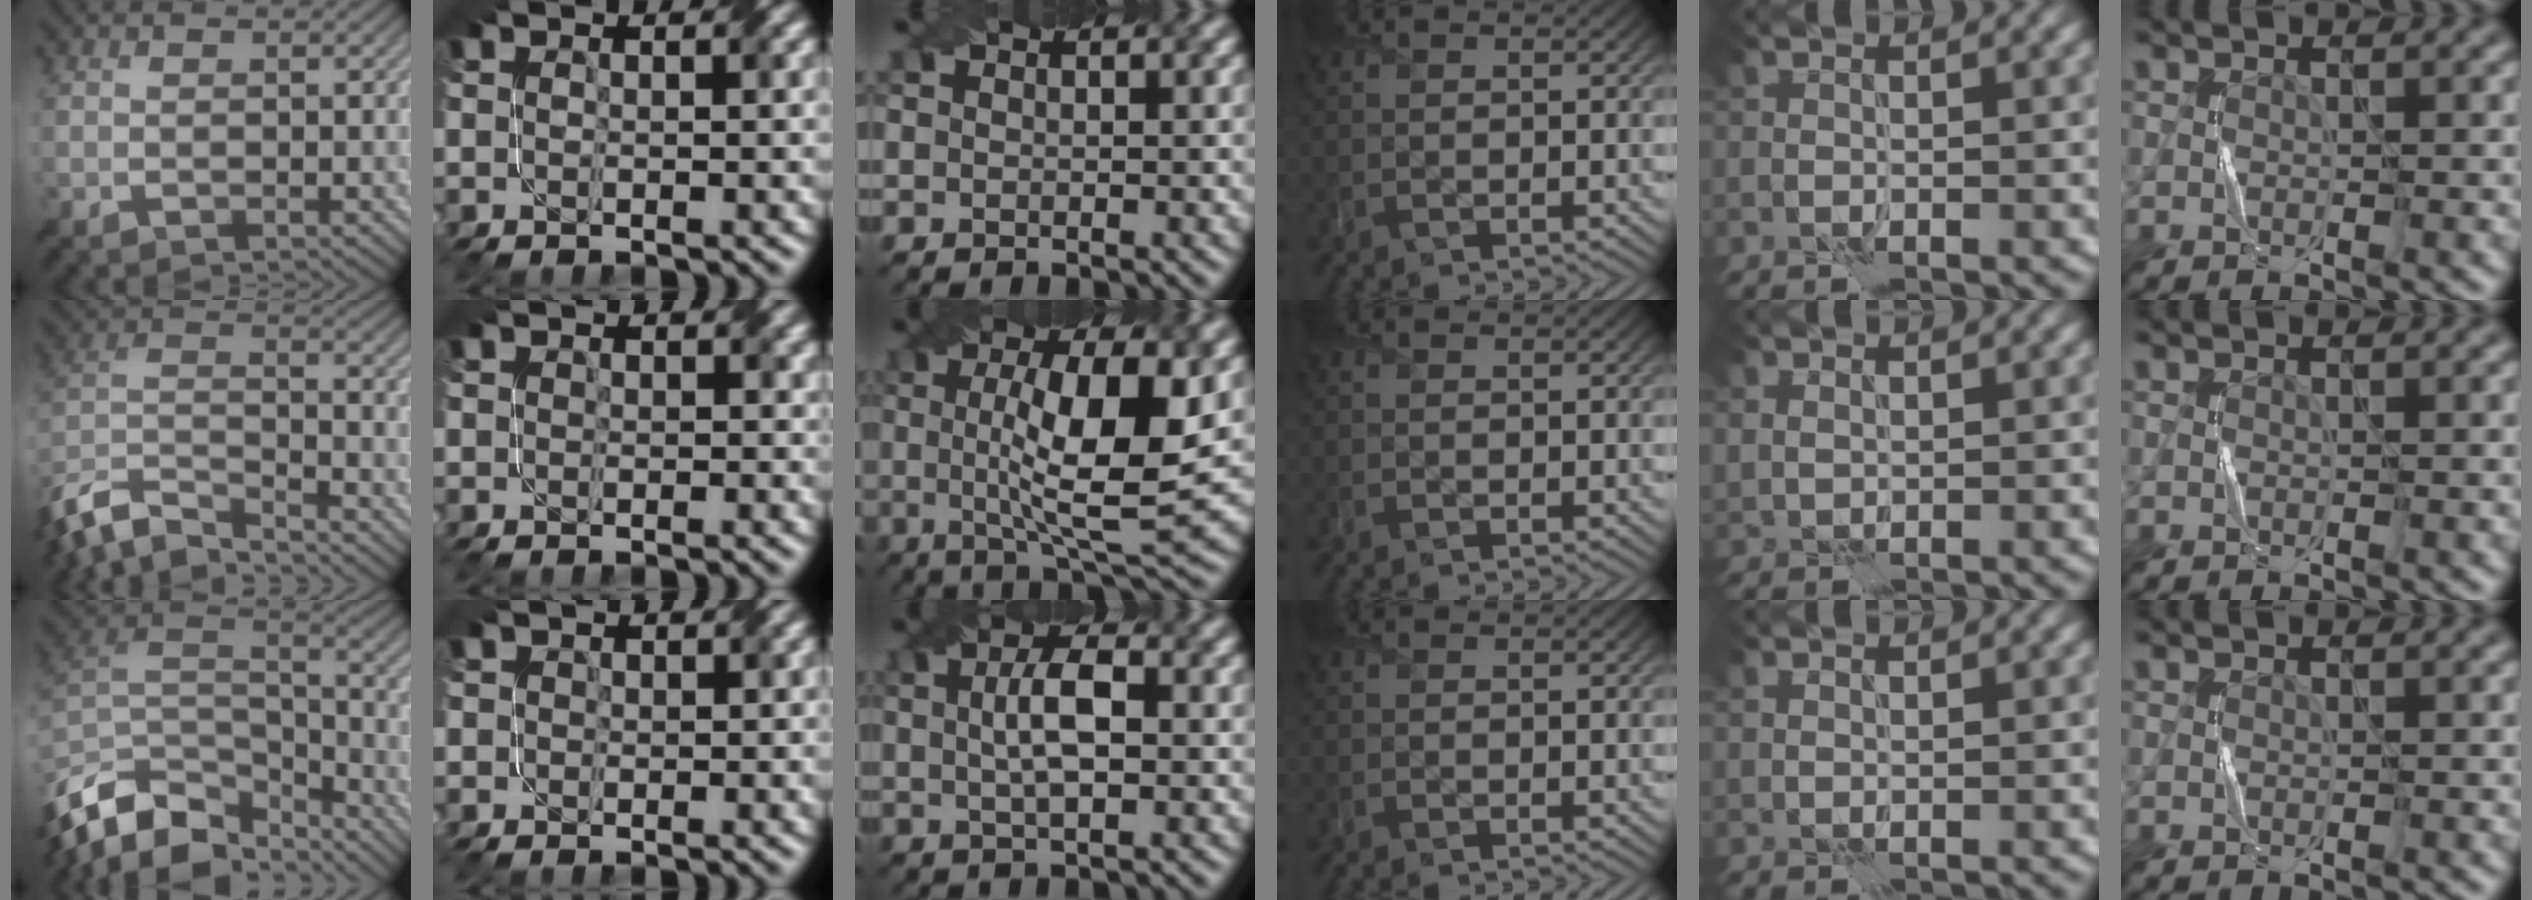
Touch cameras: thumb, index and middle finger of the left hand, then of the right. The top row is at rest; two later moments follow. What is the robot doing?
{"motion": "twist", "object": "screw"}